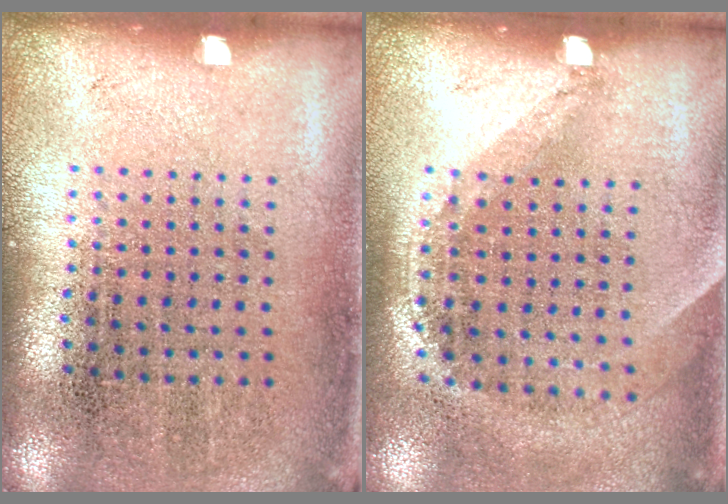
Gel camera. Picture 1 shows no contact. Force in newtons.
{"total": 1.3, "press": 0.9, "slide": 0.9}